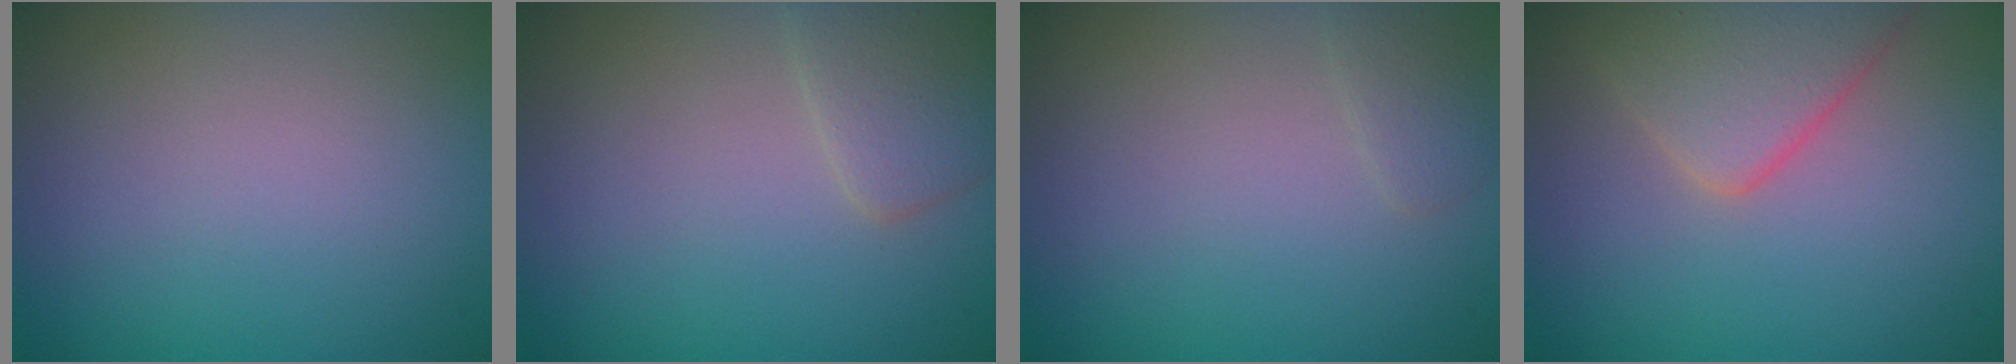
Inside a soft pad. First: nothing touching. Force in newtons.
{"total": 2.6, "press": 2.6, "slide": 0.1}
{"total": 1.1, "press": 1.1, "slide": 0.1}
{"total": 4.4, "press": 4.4, "slide": 0.2}